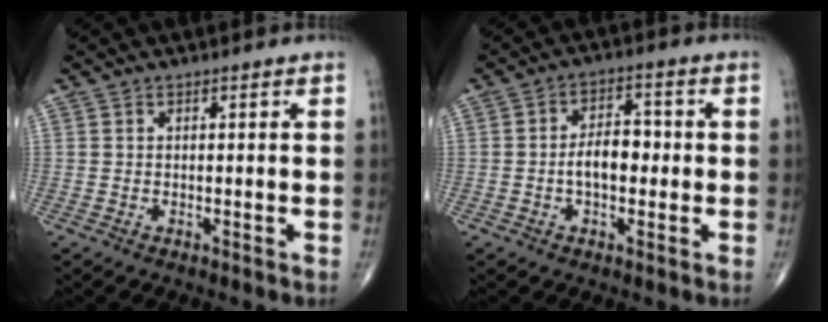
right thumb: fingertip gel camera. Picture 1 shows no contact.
{"total": 6.6, "force": [-0.7, 3.8, 5.3], "torque": [-0.081, 0.020, -0.019]}